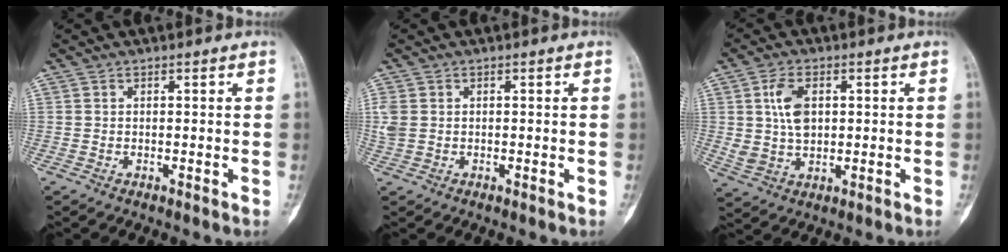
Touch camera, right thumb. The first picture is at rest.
{"total": 3.1, "force": [0.0, 2.5, 1.9], "torque": [-0.060, 0.007, 0.002]}
{"total": 7.7, "force": [1.6, 4.8, 5.8], "torque": [-0.110, -0.004, 0.036]}